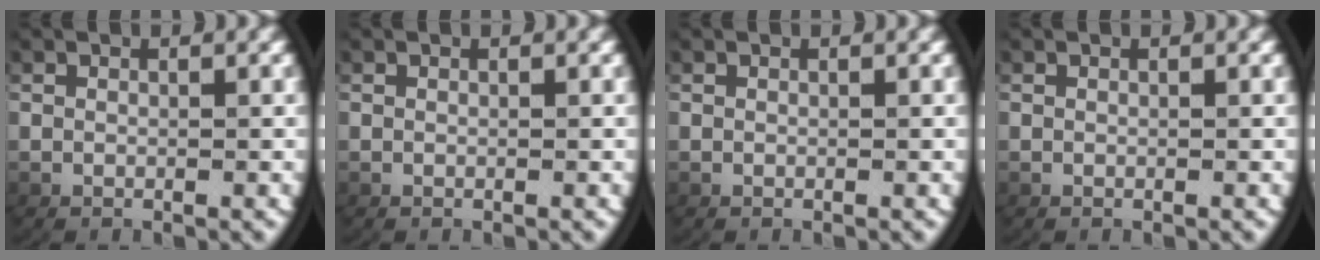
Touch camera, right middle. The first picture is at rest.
{"total": 0.0}
{"total": 0.0}
{"total": 0.0}